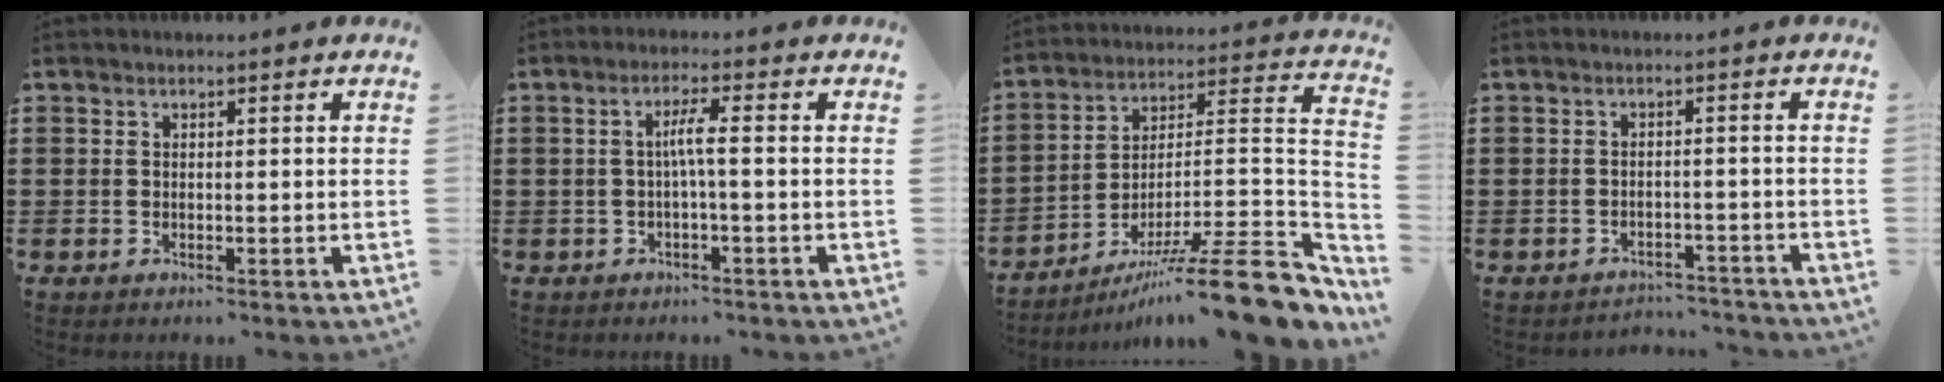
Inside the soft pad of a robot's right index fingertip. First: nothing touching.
{"total": 3.2, "force": [-0.5, -0.1, 3.1], "torque": [-0.059, -0.002, -0.013]}
{"total": 13.4, "force": [-9.1, 1.5, 9.7], "torque": [-0.127, 0.021, -0.161]}
{"total": 2.7, "force": [-2.7, 0.4, -0.1], "torque": [-0.006, -0.001, -0.057]}